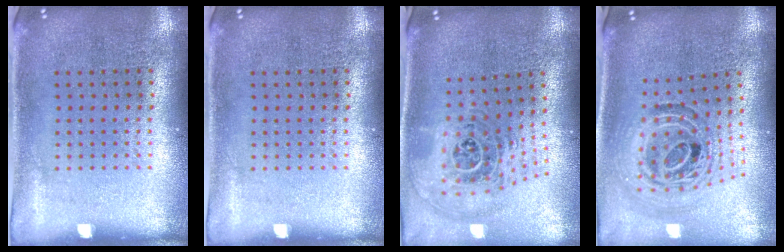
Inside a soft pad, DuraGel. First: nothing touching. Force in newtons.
{"total": 0.0}
{"total": 1.7, "press": 1.4, "slide": 1.0}
{"total": 1.5, "press": 1.2, "slide": 0.8}